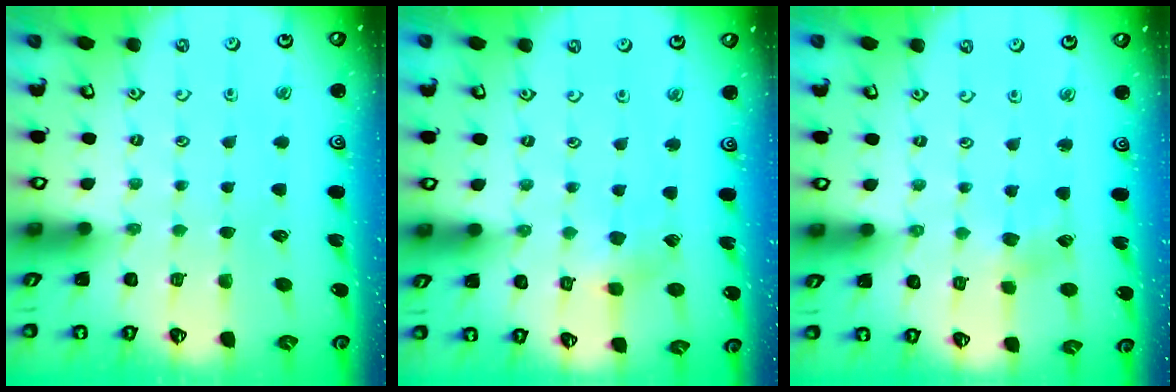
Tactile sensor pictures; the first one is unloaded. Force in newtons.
{"total": 2.8, "press": 2.8, "slide": 0.3}
{"total": 4.8, "press": 4.8, "slide": 0.6}